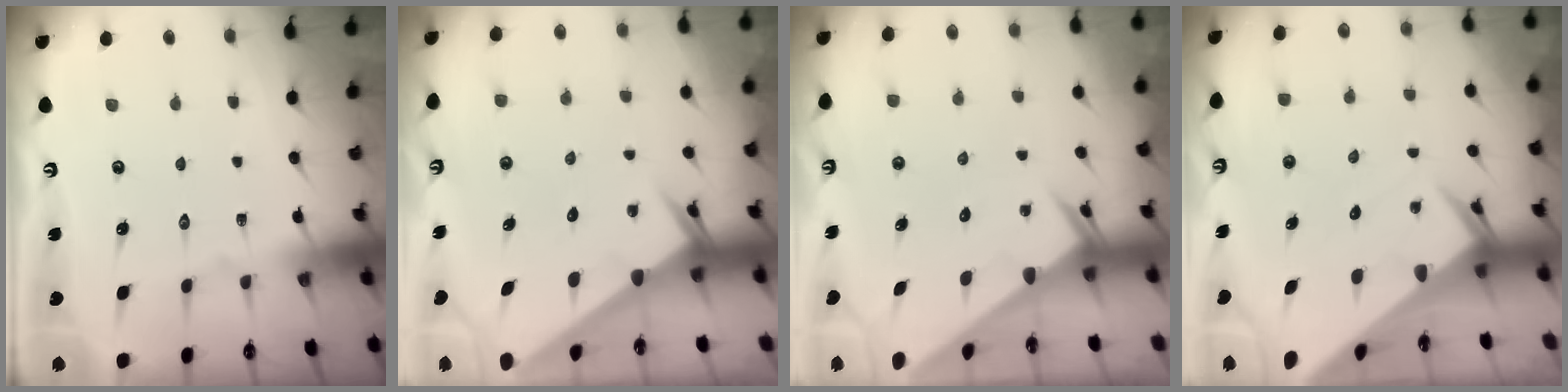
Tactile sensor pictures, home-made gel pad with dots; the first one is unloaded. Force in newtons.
{"total": 2.6, "press": 2.6, "slide": 0.0}
{"total": 2.5, "press": 2.5, "slide": 0.1}
{"total": 4.9, "press": 4.9, "slide": 0.4}